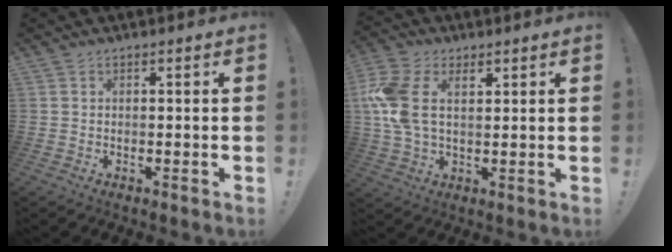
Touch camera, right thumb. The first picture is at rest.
{"total": 12.5, "force": [3.8, 8.0, 8.8], "torque": [-0.187, -0.006, 0.071]}